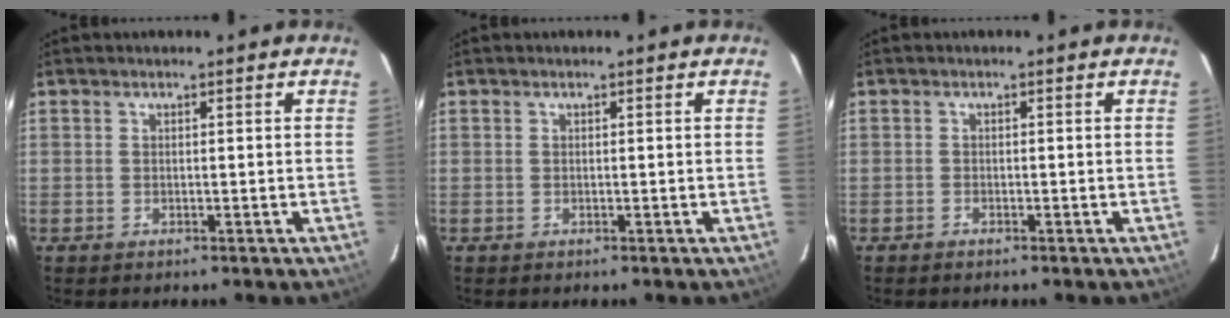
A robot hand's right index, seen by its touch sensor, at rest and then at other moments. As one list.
[{"total": 0.0}, {"total": 0.5, "force": [-0.5, 0.2, 0.1], "torque": [-0.002, 0.002, -0.012]}]